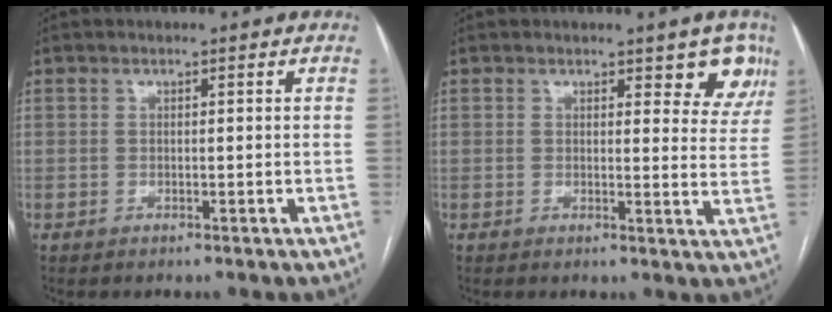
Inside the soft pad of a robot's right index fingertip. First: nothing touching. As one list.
[{"total": 5.8, "force": [4.0, 2.3, 3.5], "torque": [-0.016, -0.010, 0.036]}]